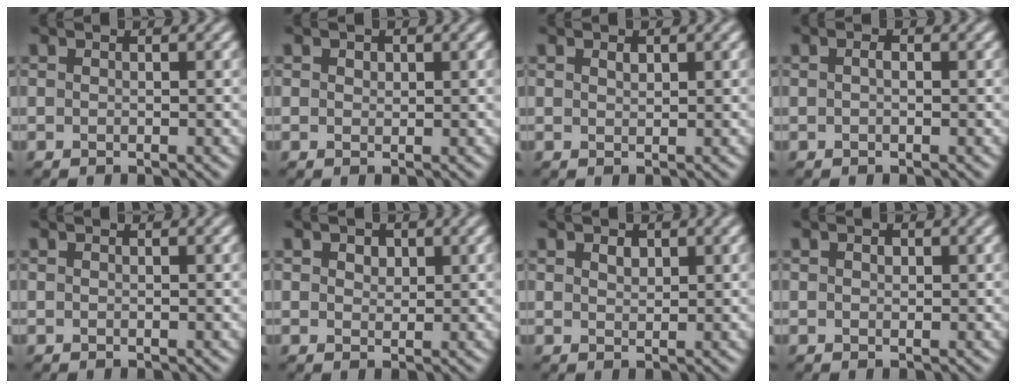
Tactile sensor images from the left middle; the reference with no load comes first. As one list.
[{"total": 0.8, "force": [0.4, 0.6, 0.3], "torque": [-0.005, -0.001, 0.006]}, {"total": 0.7, "force": [0.5, 0.4, 0.4], "torque": [-0.008, -0.001, 0.010]}, {"total": 0.7, "force": [0.0, 0.4, 0.6], "torque": [-0.011, 0.001, 0.000]}, {"total": 0.0}, {"total": 1.8, "force": [1.0, 1.2, 0.9], "torque": [-0.012, 0.003, 0.010]}, {"total": 1.1, "force": [0.7, 0.7, 0.5], "torque": [-0.009, 0.000, 0.013]}, {"total": 0.7, "force": [0.2, 0.5, 0.4], "torque": [-0.005, 0.000, 0.001]}]